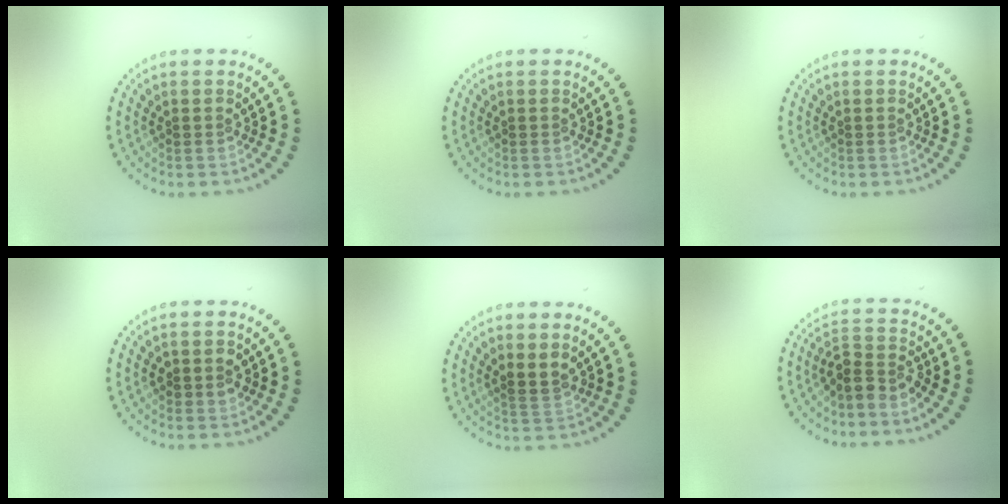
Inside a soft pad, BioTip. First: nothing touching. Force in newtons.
{"total": 0.0}
{"total": 0.0}
{"total": 1.4, "press": 1.3, "slide": 0.3}
{"total": 1.9, "press": 1.7, "slide": 0.7}
{"total": 2.7, "press": 2.0, "slide": 1.9}